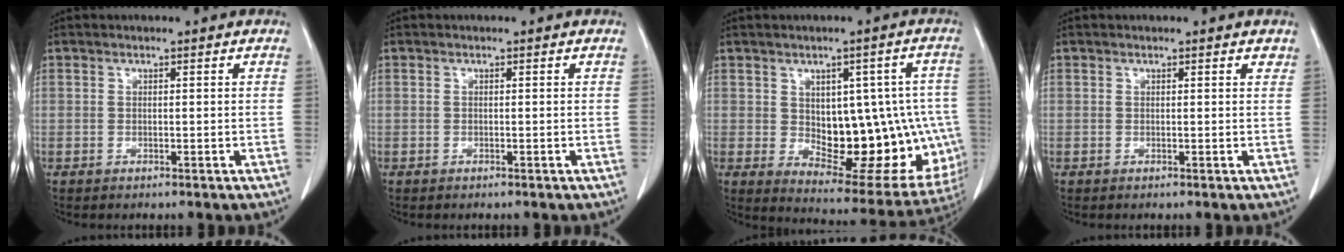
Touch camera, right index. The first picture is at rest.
{"total": 0.0}
{"total": 19.2, "force": [-1.6, 9.2, 16.7], "torque": [-0.163, 0.019, 0.011]}
{"total": 1.1, "force": [1.0, 0.3, 0.3], "torque": [-0.005, -0.002, 0.005]}